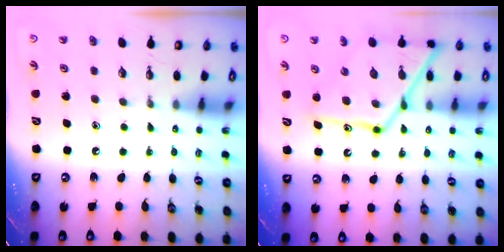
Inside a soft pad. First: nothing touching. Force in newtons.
{"total": 15.9, "press": 15.9, "slide": 1.0}